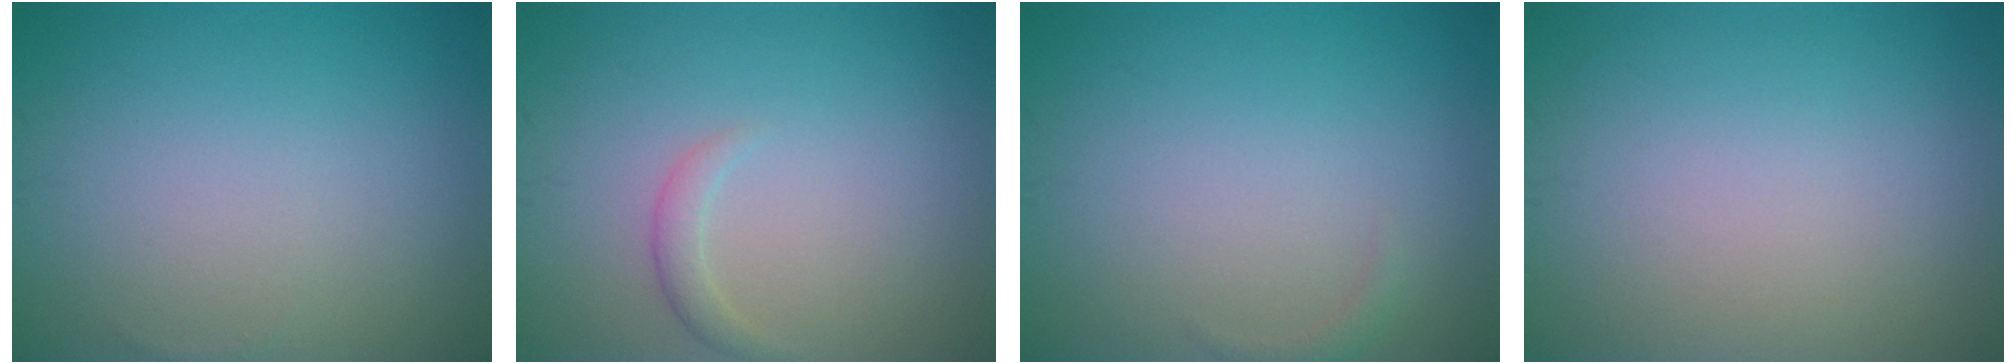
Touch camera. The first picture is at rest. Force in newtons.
{"total": 1.2, "press": 1.2, "slide": 0.0}
{"total": 0.7, "press": 0.7, "slide": 0.1}
{"total": 0.0}